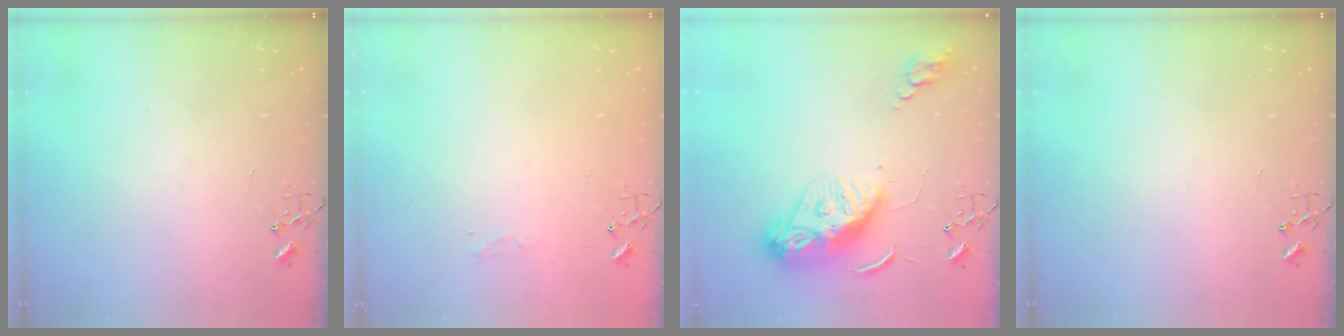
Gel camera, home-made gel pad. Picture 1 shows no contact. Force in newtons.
{"total": 4.4, "press": 4.4, "slide": 0.5}
{"total": 12.5, "press": 12.4, "slide": 1.1}
{"total": 0.0}